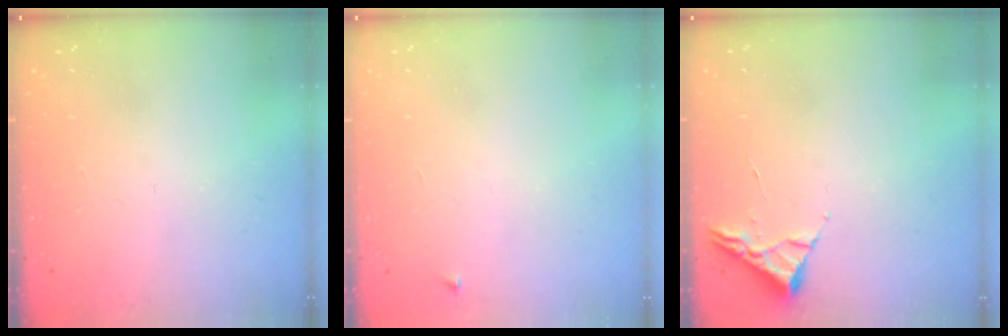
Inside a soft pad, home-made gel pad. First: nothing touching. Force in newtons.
{"total": 2.5, "press": 2.4, "slide": 0.4}
{"total": 3.1, "press": 3.0, "slide": 0.4}